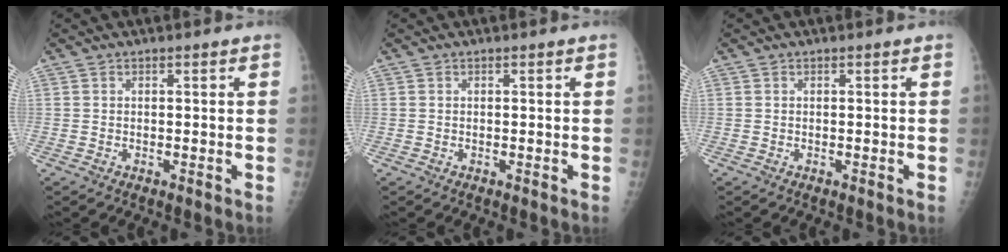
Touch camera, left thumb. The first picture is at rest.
{"total": 0.0}
{"total": 0.0}